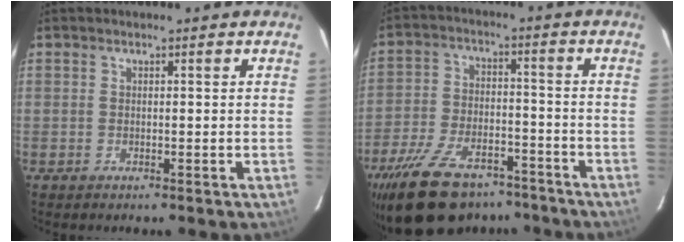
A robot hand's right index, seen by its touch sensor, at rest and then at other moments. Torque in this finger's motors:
{"motor_torque": [0.71, -0.67, 0.85, 0.11]}